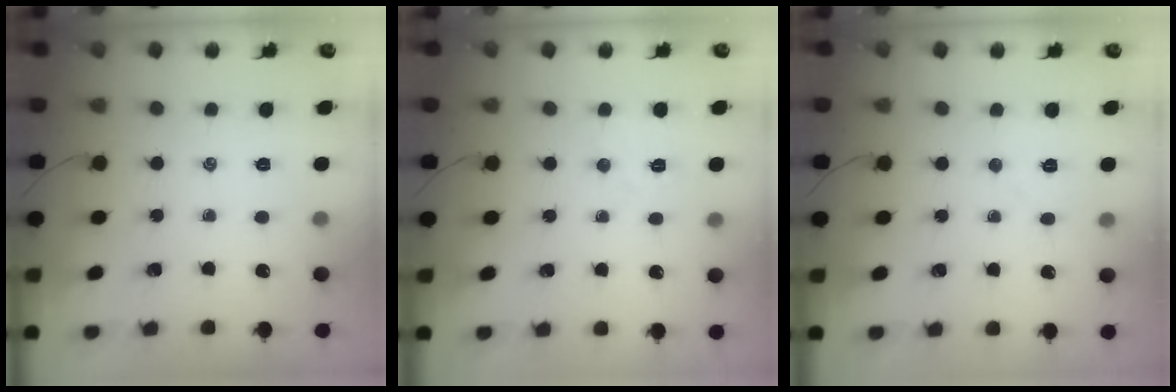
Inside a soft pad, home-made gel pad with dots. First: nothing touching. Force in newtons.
{"total": 4.8, "press": 4.8, "slide": 0.8}
{"total": 3.8, "press": 3.7, "slide": 0.8}